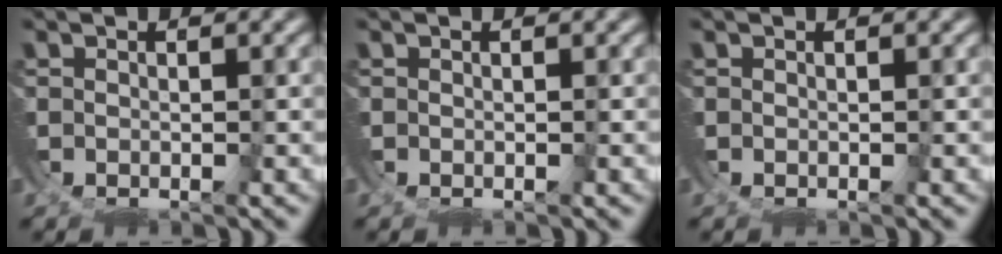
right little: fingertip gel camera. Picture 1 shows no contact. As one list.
[{"total": 0.0}, {"total": 0.0}]